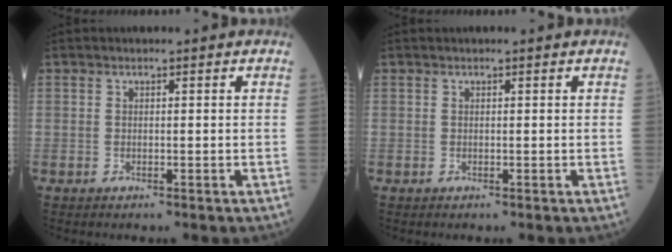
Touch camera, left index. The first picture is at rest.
{"total": 0.0}